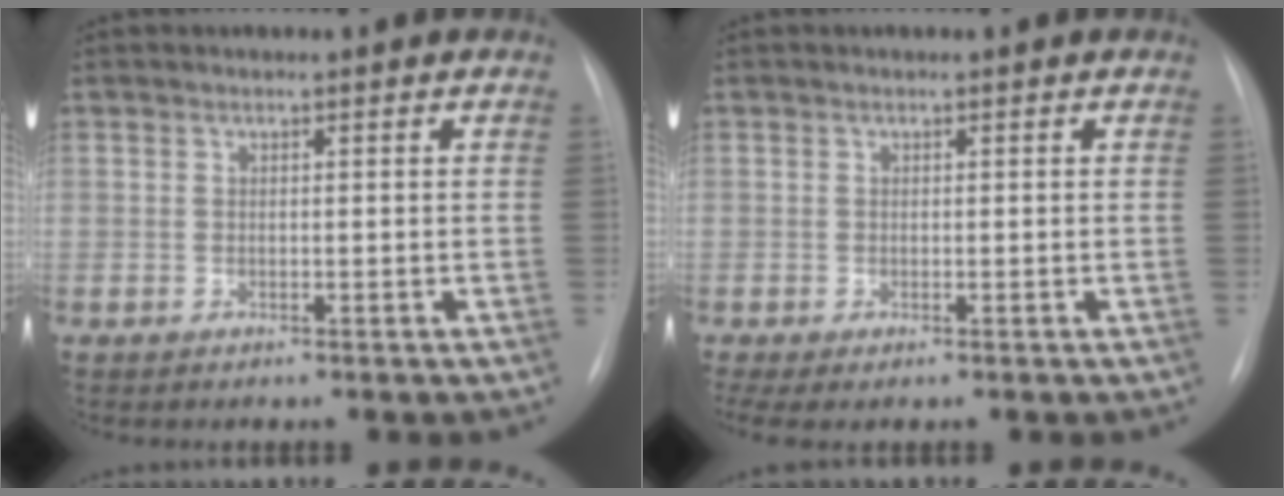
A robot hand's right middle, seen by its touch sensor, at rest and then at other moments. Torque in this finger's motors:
{"motor_torque": [0.97, -0.94, 0.21, 0.07]}